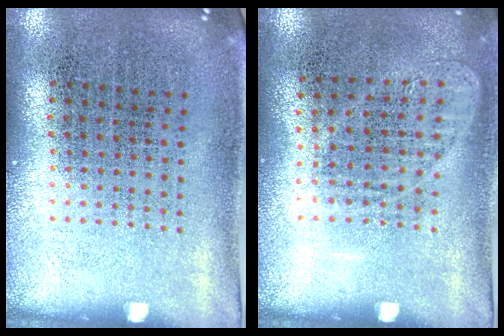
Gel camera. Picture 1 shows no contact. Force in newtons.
{"total": 1.0, "press": 0.9, "slide": 0.3}